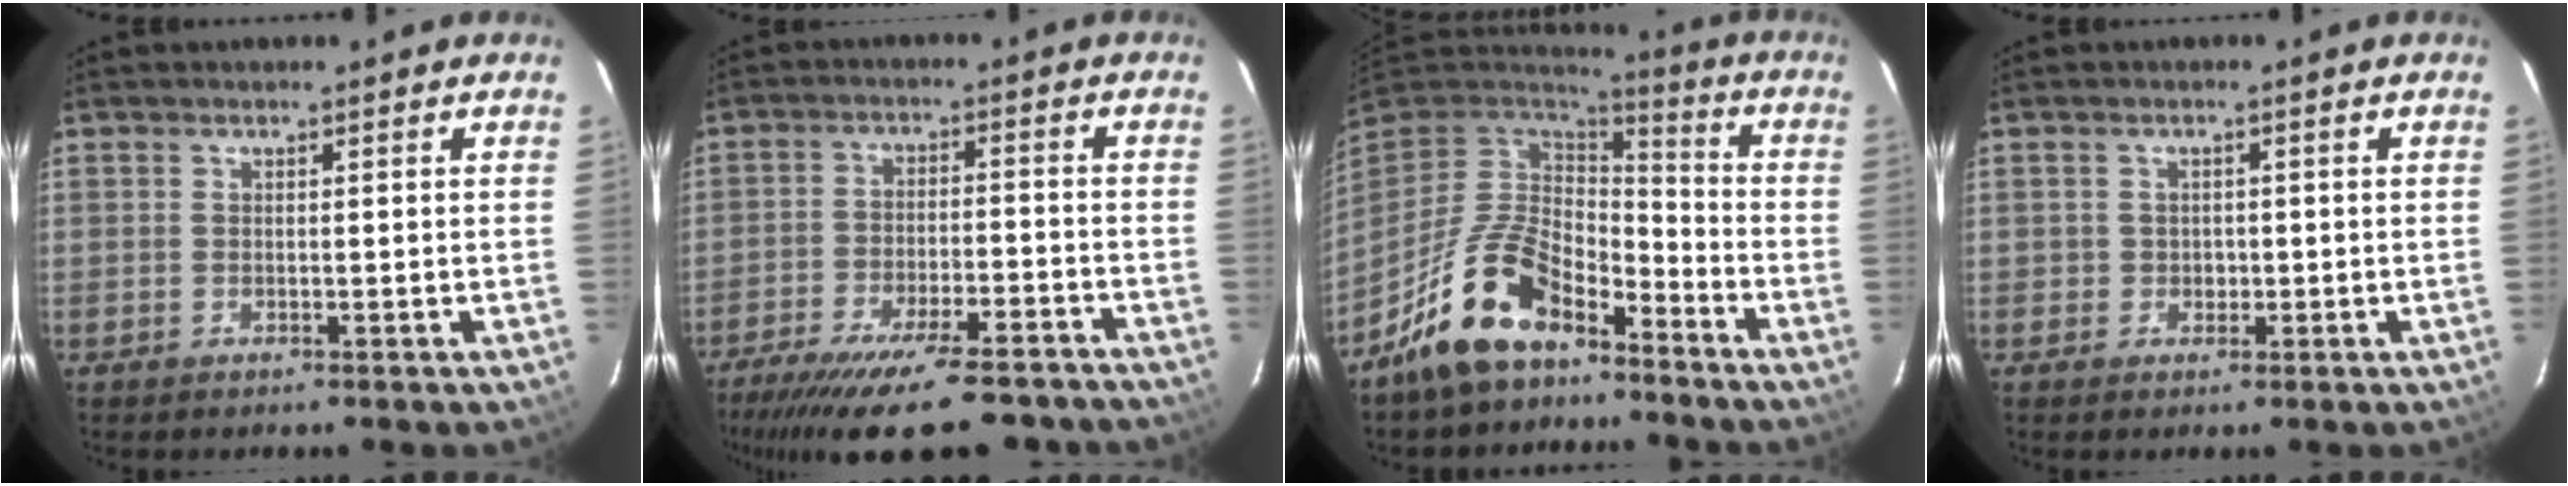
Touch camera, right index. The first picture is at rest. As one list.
[{"total": 21.2, "force": [-17.8, 5.0, 10.6], "torque": [-0.203, -0.035, -0.255]}, {"total": 15.0, "force": [-9.9, 7.0, 8.8], "torque": [-0.184, 0.004, -0.179]}, {"total": 1.8, "force": [-0.3, 1.8, 0.2], "torque": [-0.004, 0.004, -0.001]}]